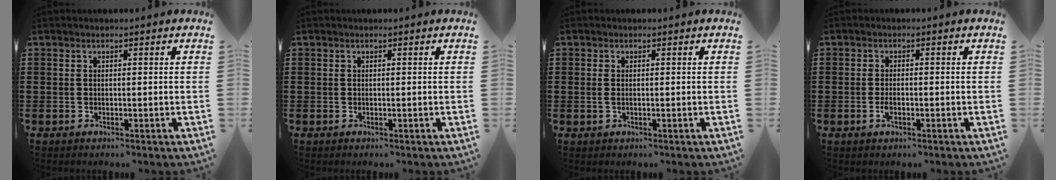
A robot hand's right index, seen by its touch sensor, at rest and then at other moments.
{"total": 0.0}
{"total": 1.1, "force": [0.0, 0.5, 0.9], "torque": [-0.020, 0.003, -0.002]}
{"total": 1.7, "force": [-0.7, 0.6, 1.5], "torque": [-0.036, -0.004, -0.014]}